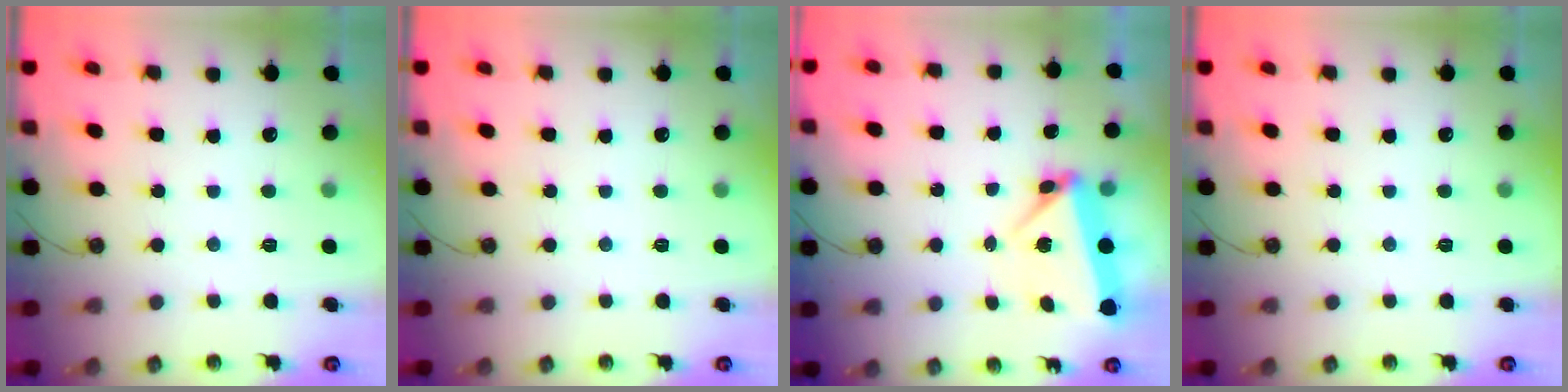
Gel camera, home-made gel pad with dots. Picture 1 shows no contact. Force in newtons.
{"total": 0.0}
{"total": 8.3, "press": 4.7, "slide": 6.8}
{"total": 0.0}